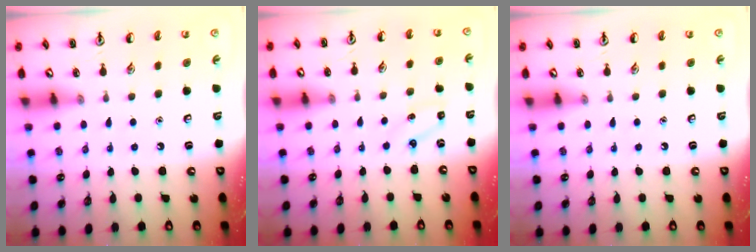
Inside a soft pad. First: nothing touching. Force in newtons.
{"total": 2.5, "press": 2.4, "slide": 0.8}
{"total": 0.0}